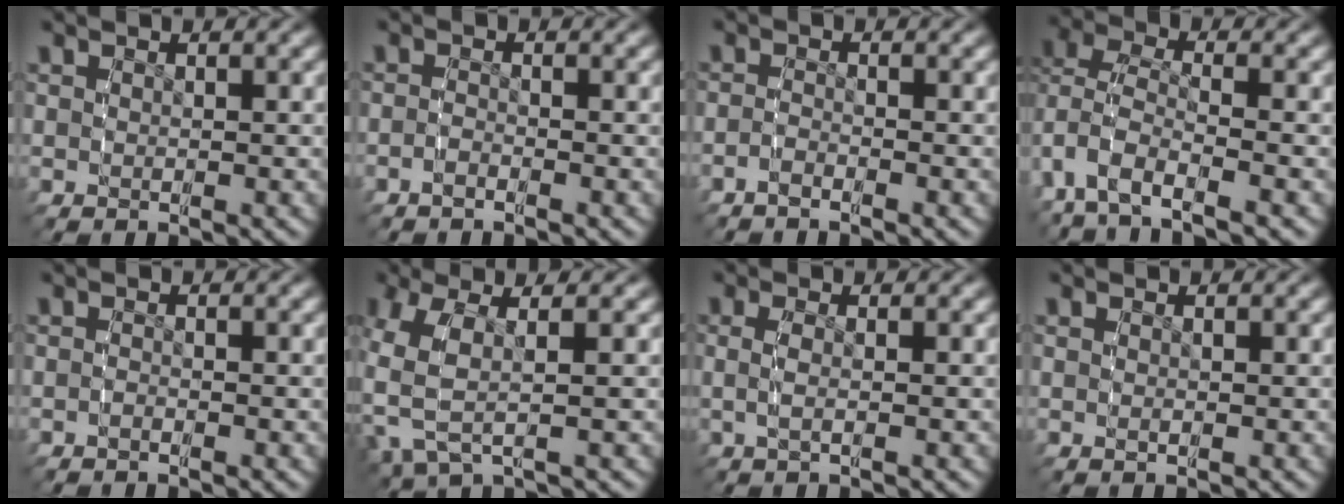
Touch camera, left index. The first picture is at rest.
{"total": 1.5, "force": [-1.3, 0.6, 0.5], "torque": [-0.012, 0.003, -0.030]}
{"total": 1.8, "force": [-1.6, 0.6, 0.6], "torque": [-0.012, 0.002, -0.035]}
{"total": 5.3, "force": [-2.1, 3.9, 2.9], "torque": [-0.099, -0.035, -0.022]}
{"total": 1.0, "force": [-0.9, 0.5, 0.2], "torque": [-0.005, 0.003, -0.021]}
{"total": 8.0, "force": [0.6, 5.8, 5.5], "torque": [-0.142, -0.003, 0.009]}
{"total": 1.7, "force": [-0.1, 0.9, 1.5], "torque": [-0.037, 0.001, -0.005]}
{"total": 0.0}